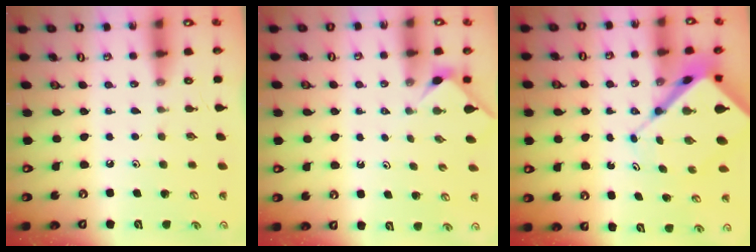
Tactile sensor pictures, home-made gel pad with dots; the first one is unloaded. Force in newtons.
{"total": 2.5, "press": 2.5, "slide": 0.4}
{"total": 10.0, "press": 10.0, "slide": 1.0}